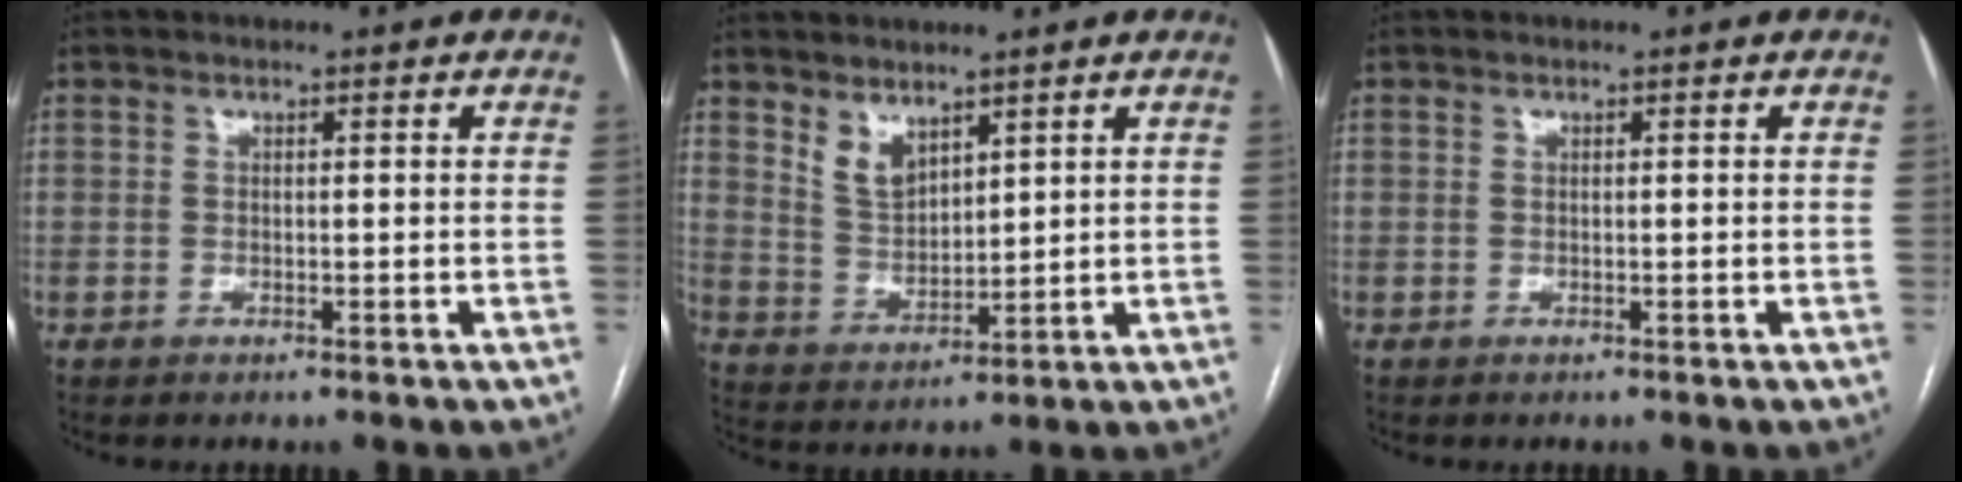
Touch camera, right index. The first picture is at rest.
{"total": 5.0, "force": [3.7, 2.4, 2.4], "torque": [-0.051, -0.003, 0.085]}
{"total": 0.0}